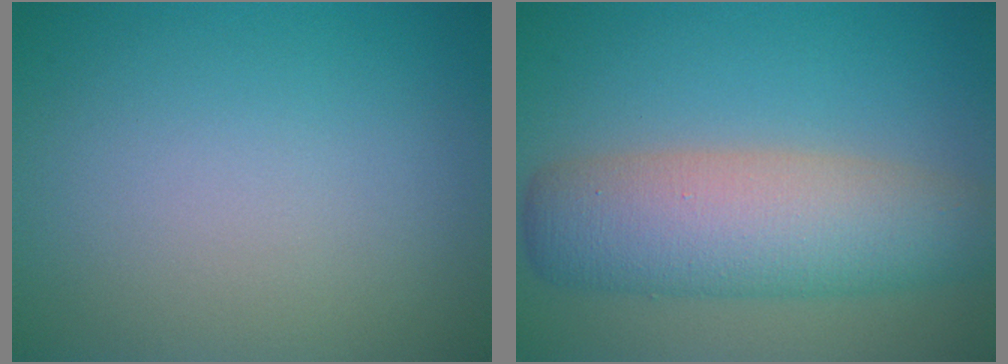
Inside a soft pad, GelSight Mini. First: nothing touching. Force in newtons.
{"total": 7.8, "press": 7.8, "slide": 0.1}